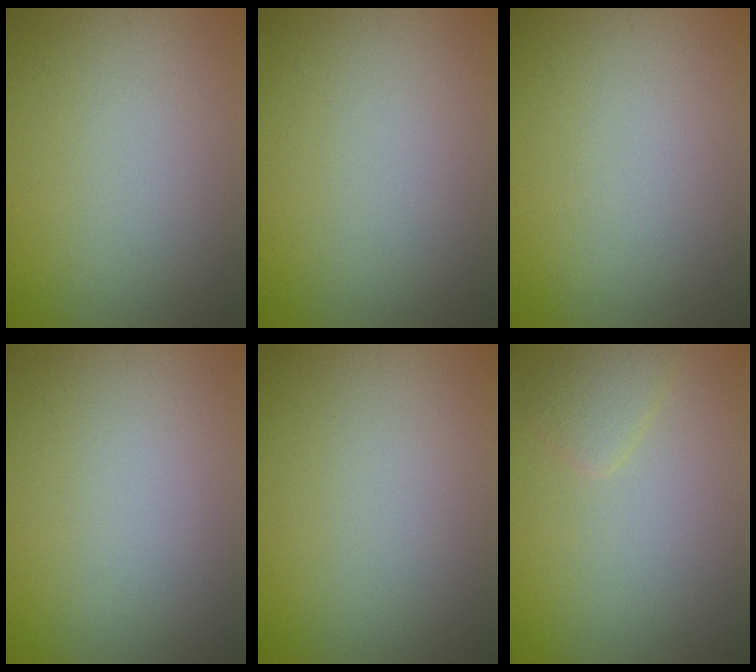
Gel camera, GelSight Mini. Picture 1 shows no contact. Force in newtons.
{"total": 0.0}
{"total": 0.0}
{"total": 0.0}
{"total": 0.0}
{"total": 1.5, "press": 1.5, "slide": 0.1}